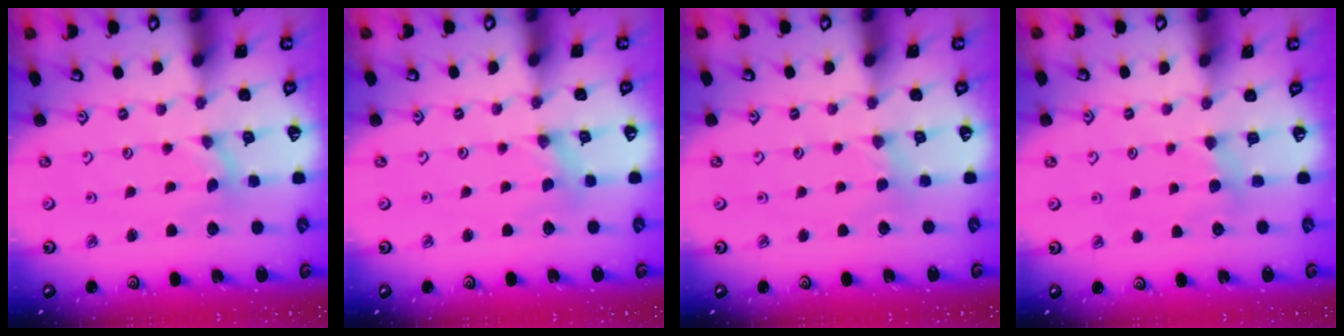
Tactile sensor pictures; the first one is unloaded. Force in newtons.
{"total": 0.0}
{"total": 1.7, "press": 1.7, "slide": 0.2}
{"total": 3.8, "press": 3.7, "slide": 0.5}